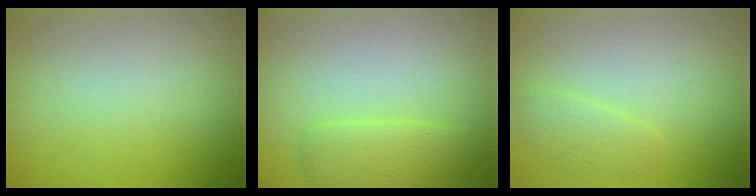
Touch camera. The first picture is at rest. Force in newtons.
{"total": 2.7, "press": 2.7, "slide": 0.1}
{"total": 1.5, "press": 1.5, "slide": 0.1}